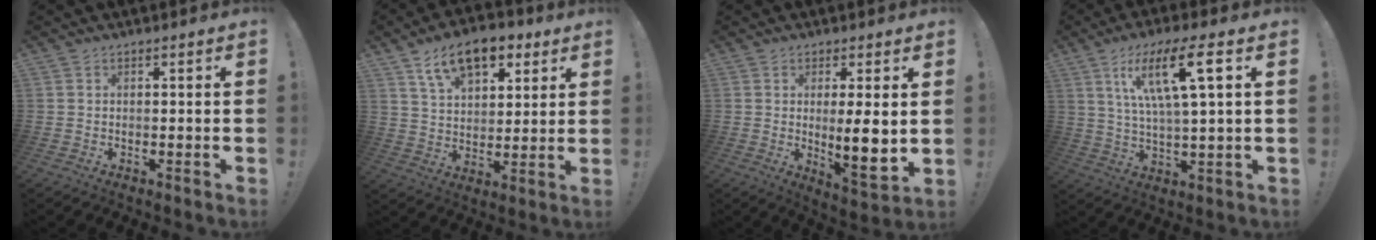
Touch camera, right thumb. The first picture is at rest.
{"total": 15.0, "force": [9.0, 8.3, 8.6], "torque": [-0.131, -0.041, 0.164]}
{"total": 9.2, "force": [1.4, 2.0, 8.9], "torque": [-0.123, -0.026, 0.024]}
{"total": 14.6, "force": [5.8, 2.6, 13.1], "torque": [-0.240, -0.003, 0.086]}